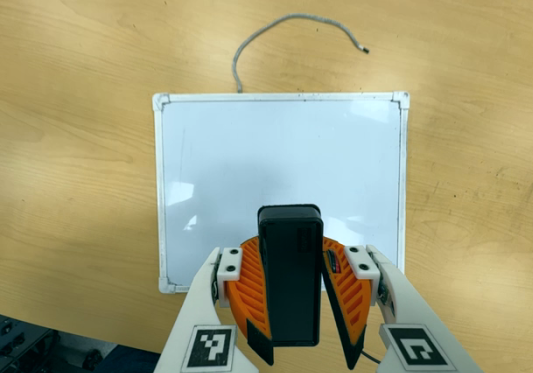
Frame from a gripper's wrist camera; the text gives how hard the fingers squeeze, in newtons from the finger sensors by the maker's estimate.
{"total": 10.6, "left": 10.2, "right": 11.1}